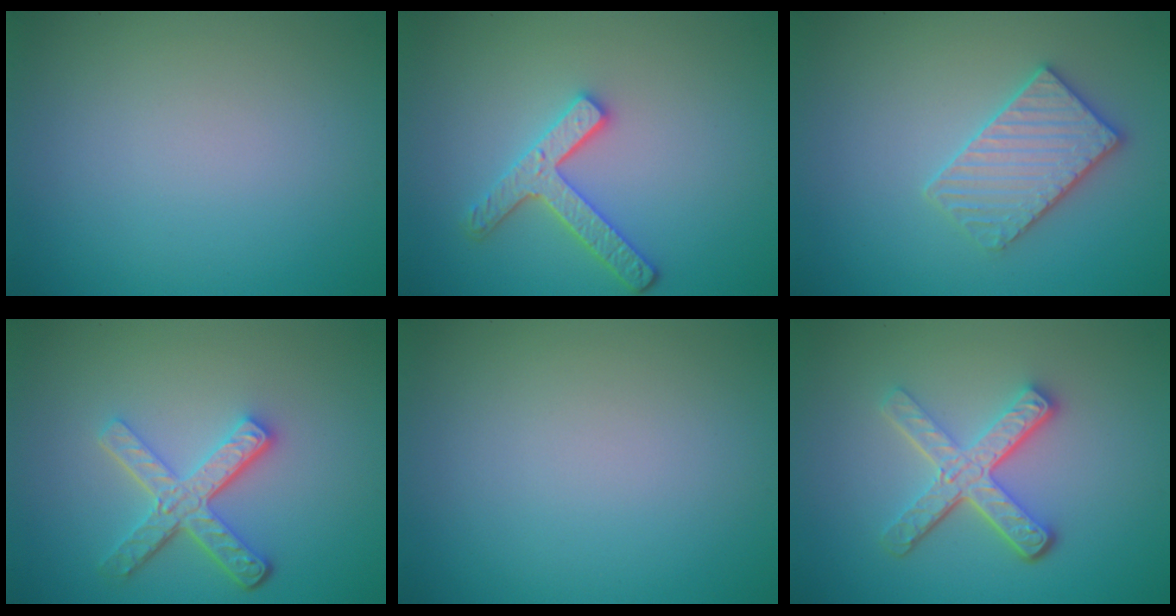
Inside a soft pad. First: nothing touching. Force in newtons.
{"total": 3.4, "press": 3.1, "slide": 1.4}
{"total": 3.4, "press": 3.4, "slide": 0.5}
{"total": 4.7, "press": 3.5, "slide": 3.2}
{"total": 0.0}
{"total": 4.9, "press": 3.5, "slide": 3.4}